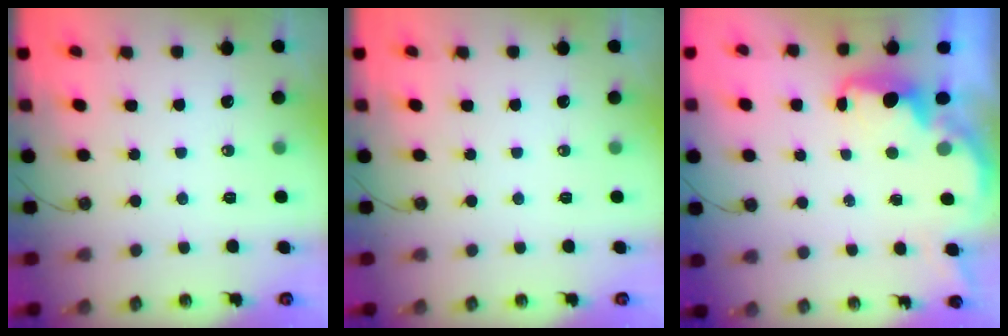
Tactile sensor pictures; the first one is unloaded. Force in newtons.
{"total": 0.0}
{"total": 2.3, "press": 2.1, "slide": 0.9}